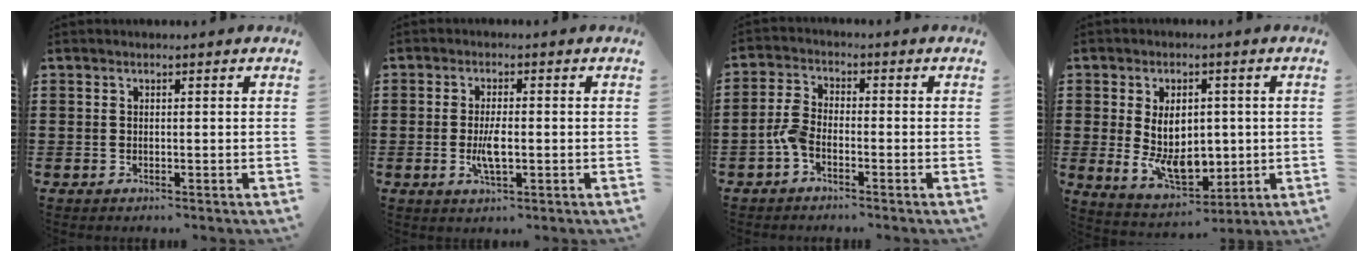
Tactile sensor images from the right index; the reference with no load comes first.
{"total": 4.2, "force": [-0.7, 1.3, 3.9], "torque": [-0.081, -0.003, -0.017]}
{"total": 3.8, "force": [-2.1, 1.8, 2.6], "torque": [-0.077, 0.000, -0.047]}
{"total": 9.2, "force": [0.0, 6.0, 7.0], "torque": [-0.118, 0.002, -0.004]}